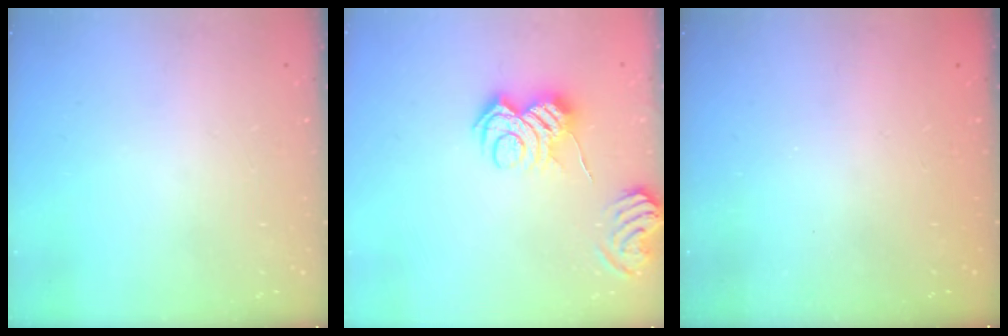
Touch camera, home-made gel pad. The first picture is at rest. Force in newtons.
{"total": 10.1, "press": 10.1, "slide": 0.8}
{"total": 2.3, "press": 2.2, "slide": 0.8}